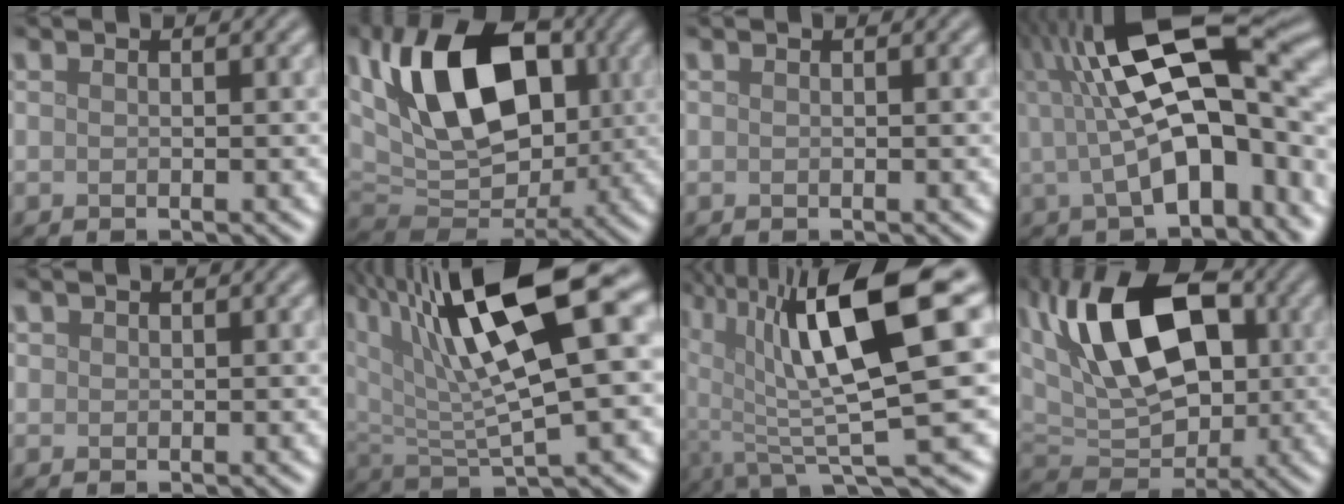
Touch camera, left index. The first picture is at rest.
{"total": 12.6, "force": [3.1, 8.0, 9.3], "torque": [-0.149, 0.008, 0.044]}
{"total": 0.0}
{"total": 14.9, "force": [1.6, 6.6, 13.3], "torque": [-0.208, 0.012, 0.026]}
{"total": 0.6, "force": [0.3, 0.5, 0.0], "torque": [0.005, 0.000, 0.006]}
{"total": 13.7, "force": [6.2, 4.3, 11.5], "torque": [-0.201, 0.012, 0.107]}
{"total": 13.6, "force": [2.7, 3.5, 12.9], "torque": [-0.214, 0.002, 0.051]}
{"total": 11.5, "force": [3.0, 6.8, 8.8], "torque": [-0.144, 0.013, 0.038]}